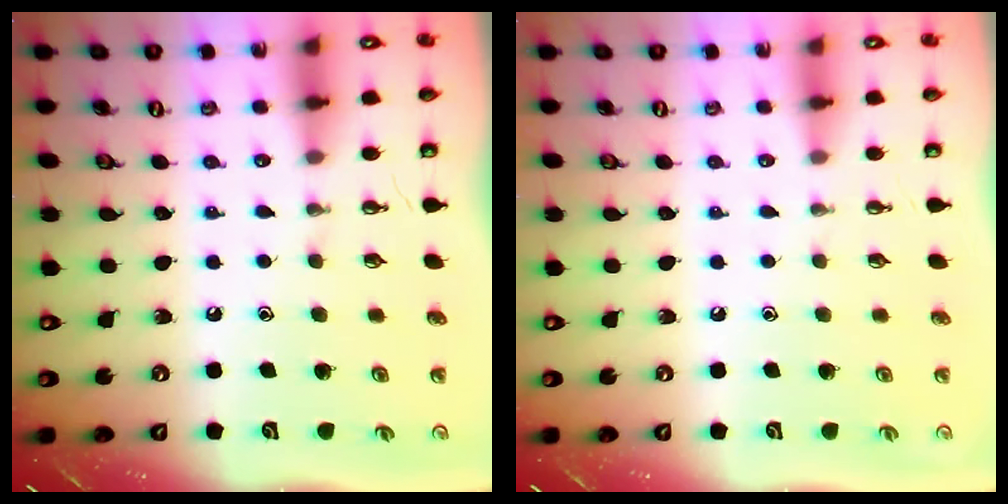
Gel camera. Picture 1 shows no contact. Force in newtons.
{"total": 0.0}